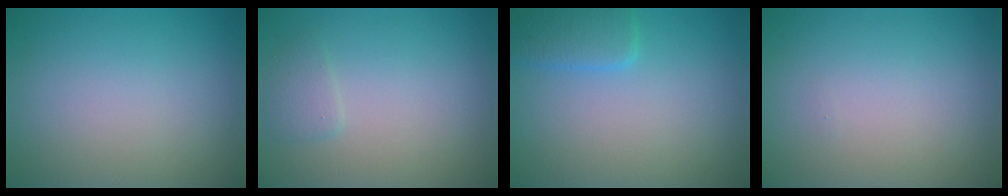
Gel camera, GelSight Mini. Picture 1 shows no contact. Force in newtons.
{"total": 1.1, "press": 1.1, "slide": 0.2}
{"total": 2.7, "press": 2.7, "slide": 0.1}
{"total": 0.0}